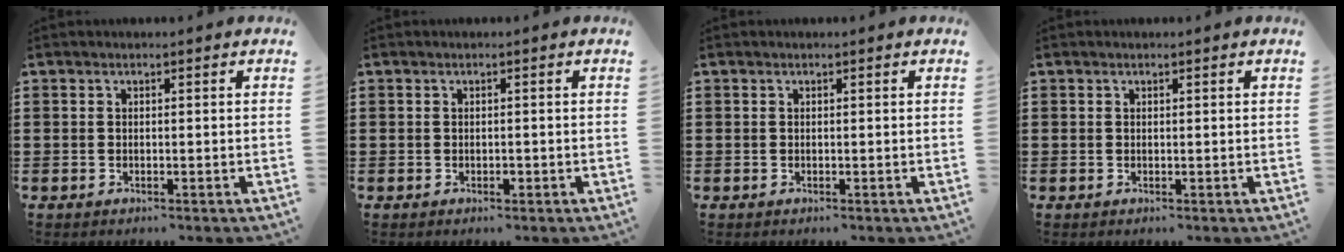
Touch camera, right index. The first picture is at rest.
{"total": 0.7, "force": [-0.4, 0.3, 0.5], "torque": [-0.011, -0.004, -0.007]}
{"total": 0.0}
{"total": 0.0}